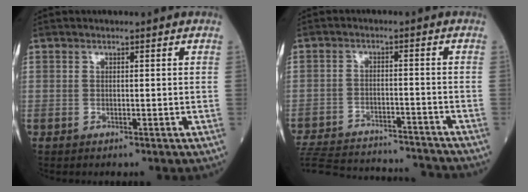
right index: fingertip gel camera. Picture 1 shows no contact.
{"total": 21.2, "force": [-20.0, 2.8, 6.7], "torque": [-0.156, -0.023, -0.285]}